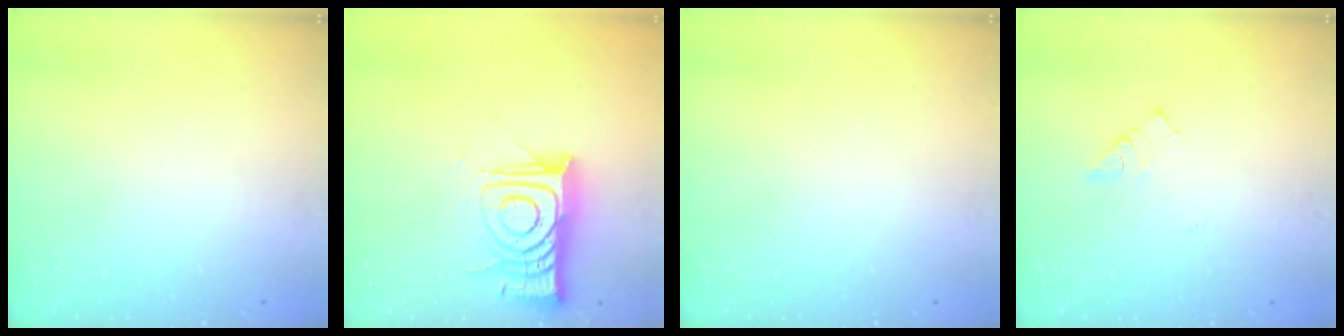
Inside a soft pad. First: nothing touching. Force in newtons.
{"total": 13.4, "press": 13.3, "slide": 1.2}
{"total": 0.0}
{"total": 2.9, "press": 2.9, "slide": 0.5}